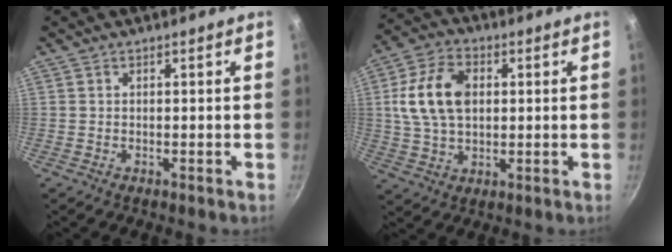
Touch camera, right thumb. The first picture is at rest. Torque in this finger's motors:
{"motor_torque": [-0.40, 0.73, 0.63, -0.59, 0.13]}